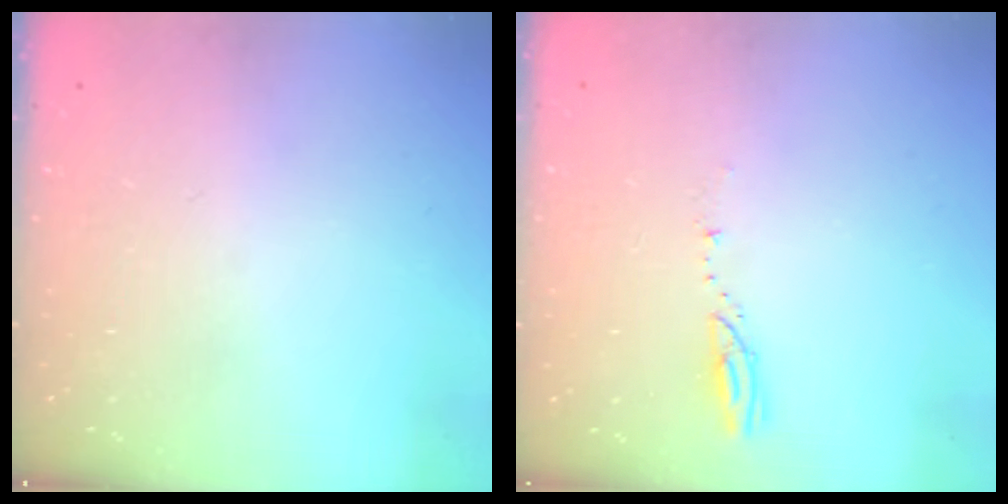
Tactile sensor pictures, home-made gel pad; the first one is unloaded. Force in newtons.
{"total": 3.2, "press": 3.2, "slide": 0.4}